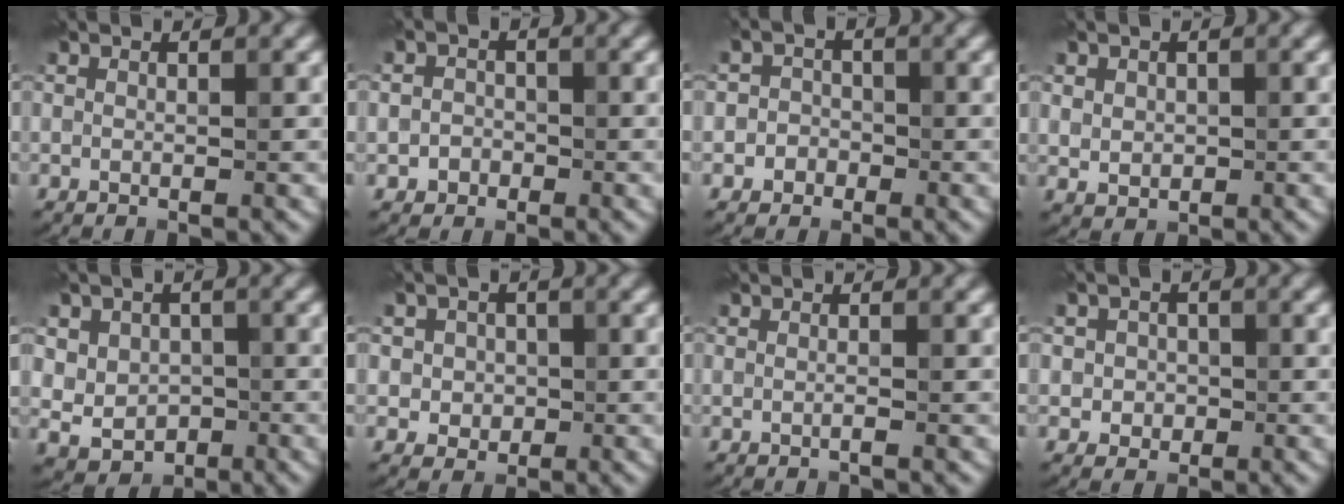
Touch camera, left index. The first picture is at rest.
{"total": 1.8, "force": [-0.5, 1.6, 0.3], "torque": [0.009, 0.001, -0.016]}
{"total": 2.1, "force": [-0.6, 1.9, 0.4], "torque": [0.020, 0.002, -0.022]}
{"total": 2.0, "force": [0.5, 1.8, 0.9], "torque": [-0.017, -0.004, 0.013]}
{"total": 4.8, "force": [0.6, 4.3, 2.1], "torque": [-0.028, 0.003, 0.001]}
{"total": 3.1, "force": [0.3, 2.8, 1.2], "torque": [-0.006, 0.003, -0.003]}
{"total": 0.6, "force": [-0.2, 0.2, 0.6], "torque": [-0.009, -0.003, -0.005]}
{"total": 2.3, "force": [0.0, 2.1, 0.8], "torque": [0.005, -0.003, -0.007]}